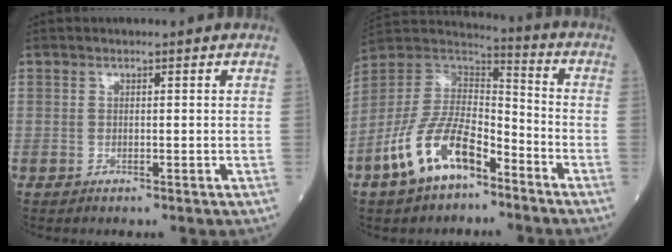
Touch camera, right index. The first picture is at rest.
{"total": 14.9, "force": [-8.2, 6.8, 10.4], "torque": [-0.227, 0.007, -0.155]}